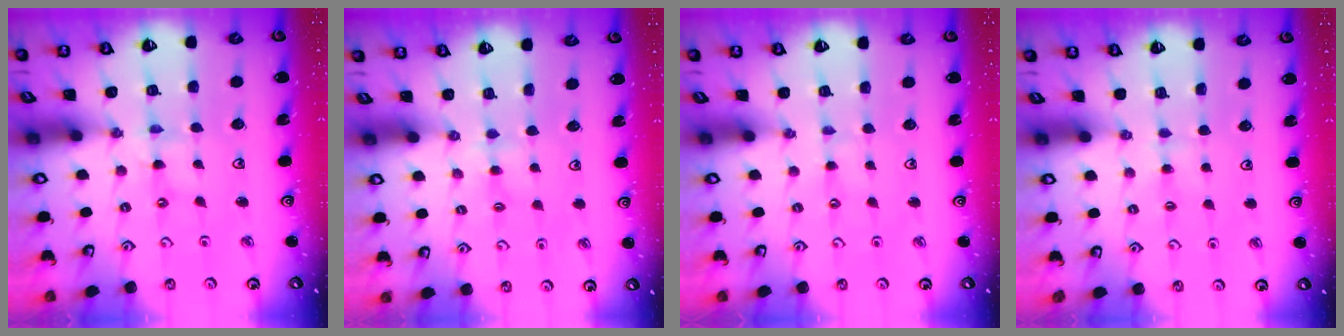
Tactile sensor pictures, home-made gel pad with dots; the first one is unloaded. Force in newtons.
{"total": 2.2, "press": 2.1, "slide": 0.4}
{"total": 0.9, "press": 0.9, "slide": 0.2}
{"total": 2.8, "press": 2.8, "slide": 0.4}